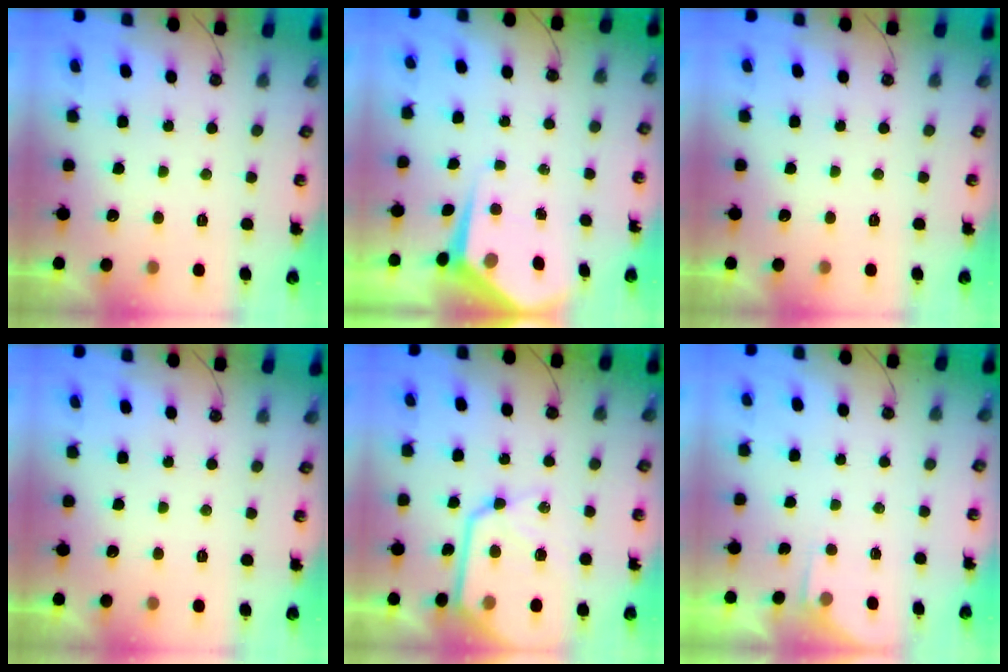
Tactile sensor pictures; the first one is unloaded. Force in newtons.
{"total": 4.9, "press": 4.8, "slide": 0.5}
{"total": 0.0}
{"total": 0.0}
{"total": 15.8, "press": 15.8, "slide": 1.4}
{"total": 2.1, "press": 2.0, "slide": 0.3}